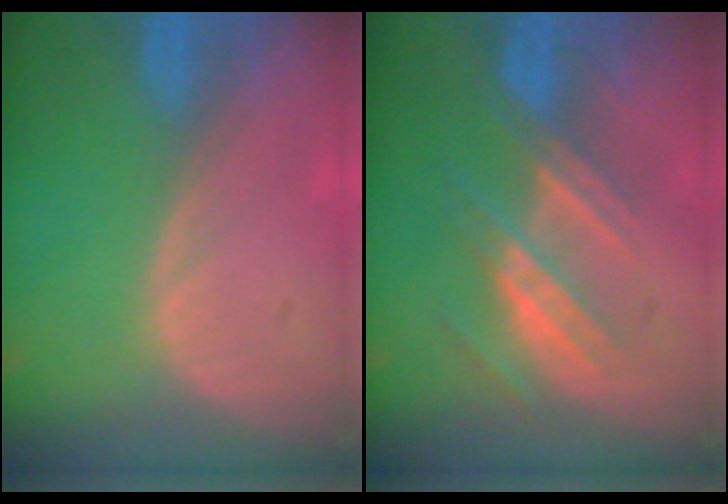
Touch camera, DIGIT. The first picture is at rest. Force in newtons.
{"total": 7.3, "press": 6.8, "slide": 2.6}